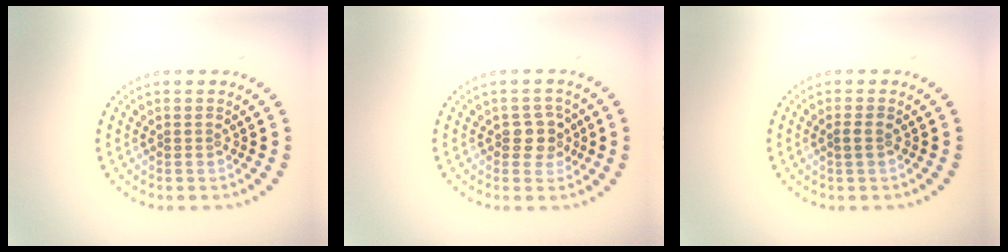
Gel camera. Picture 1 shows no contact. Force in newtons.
{"total": 2.2, "press": 2.0, "slide": 0.8}
{"total": 1.0, "press": 1.0, "slide": 0.2}